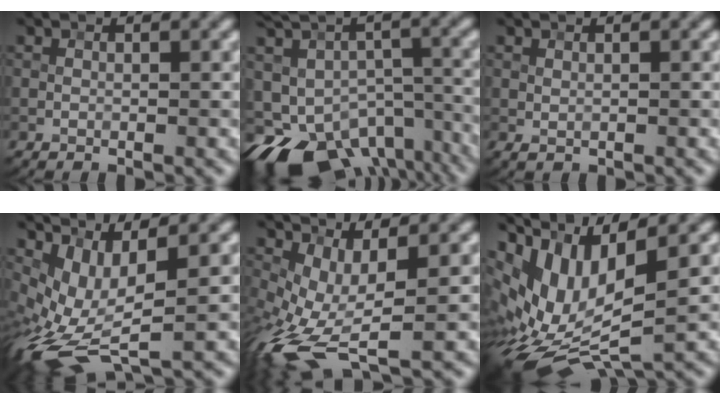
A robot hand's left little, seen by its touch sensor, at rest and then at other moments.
{"total": 13.5, "force": [-8.8, 7.4, 7.1], "torque": [-0.140, -0.025, -0.112]}
{"total": 0.0}
{"total": 6.4, "force": [-0.7, 3.2, 5.6], "torque": [-0.133, -0.013, -0.009]}
{"total": 7.0, "force": [-2.2, 3.3, 5.9], "torque": [-0.147, -0.014, -0.041]}
{"total": 11.6, "force": [2.3, 5.8, 9.8], "torque": [-0.212, -0.005, 0.051]}